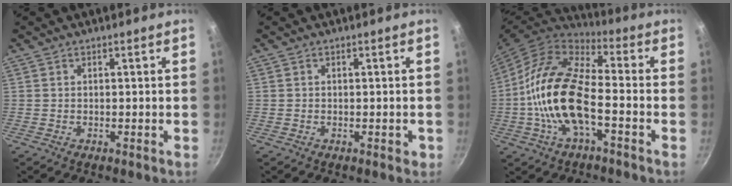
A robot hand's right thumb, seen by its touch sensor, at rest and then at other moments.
{"total": 1.2, "force": [-0.4, 0.9, 0.8], "torque": [-0.005, 0.004, -0.006]}
{"total": 17.6, "force": [-3.6, 7.8, 15.4], "torque": [-0.286, 0.035, -0.084]}